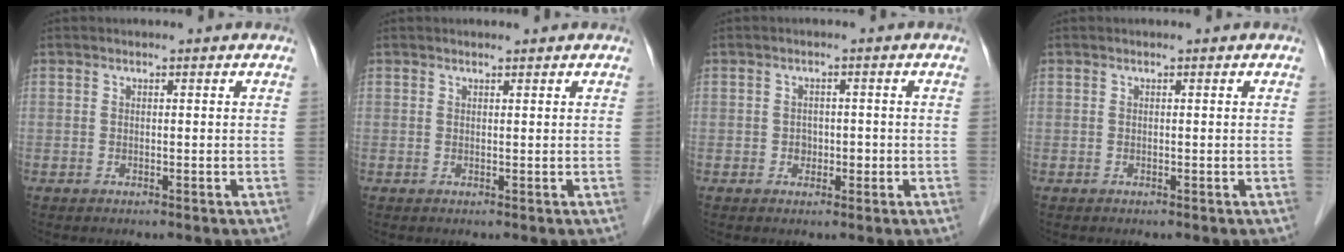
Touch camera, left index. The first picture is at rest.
{"total": 0.9, "force": [0.8, 0.1, 0.4], "torque": [-0.008, 0.005, 0.015]}
{"total": 1.8, "force": [-0.4, 1.5, 0.9], "torque": [-0.012, 0.004, -0.003]}
{"total": 0.0}